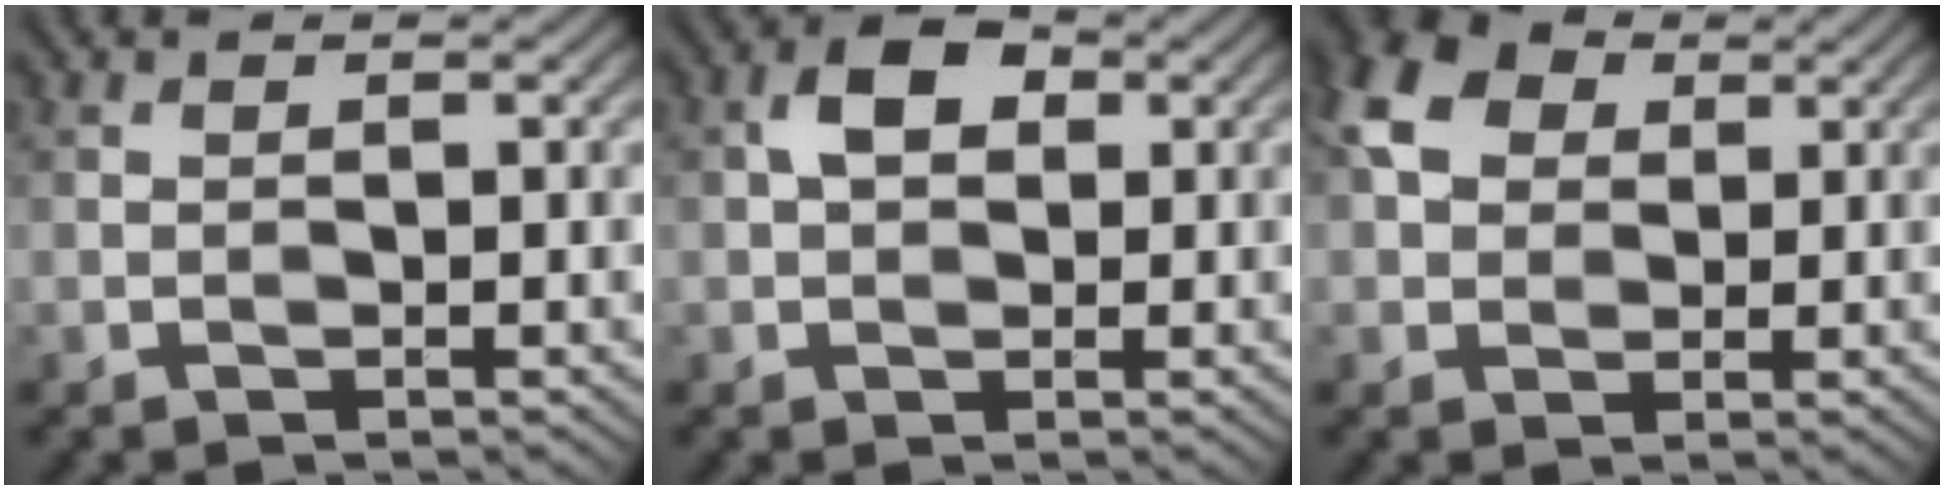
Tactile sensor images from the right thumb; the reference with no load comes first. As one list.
[{"total": 4.2, "force": [0.9, 2.9, 2.9], "torque": [-0.055, 0.009, 0.008]}, {"total": 7.3, "force": [2.4, 5.6, 4.1], "torque": [-0.106, 0.018, 0.038]}]